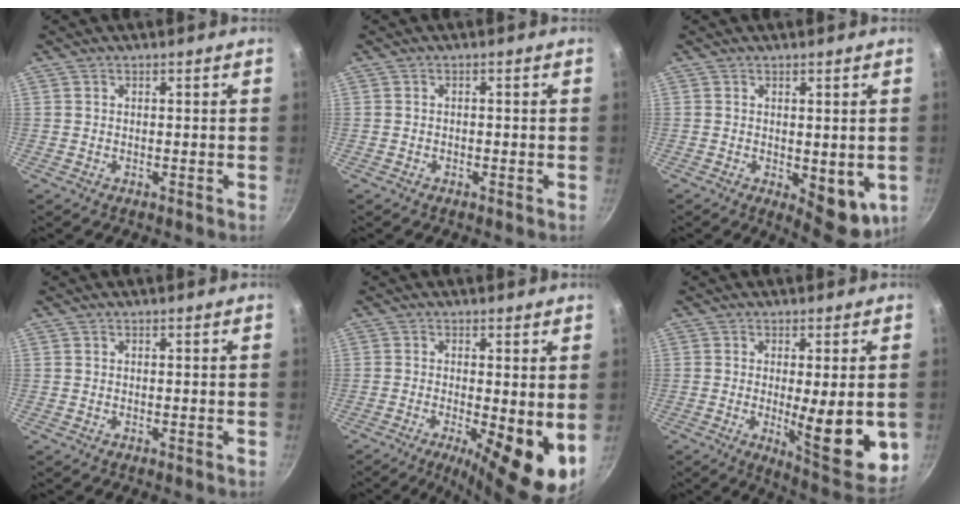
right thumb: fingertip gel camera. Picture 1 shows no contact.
{"total": 0.6, "force": [-0.4, 0.4, 0.2], "torque": [-0.009, 0.006, -0.006]}
{"total": 8.0, "force": [-0.9, 3.8, 7.0], "torque": [-0.062, -0.009, -0.001]}
{"total": 0.0}
{"total": 11.2, "force": [-2.2, 2.9, 10.6], "torque": [-0.151, -0.009, -0.030]}
{"total": 14.3, "force": [-1.4, 3.9, 13.6], "torque": [-0.166, -0.021, -0.009]}